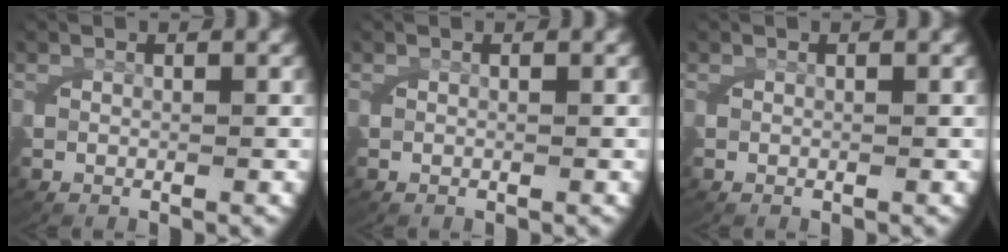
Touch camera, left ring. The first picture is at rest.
{"total": 0.0}
{"total": 0.0}